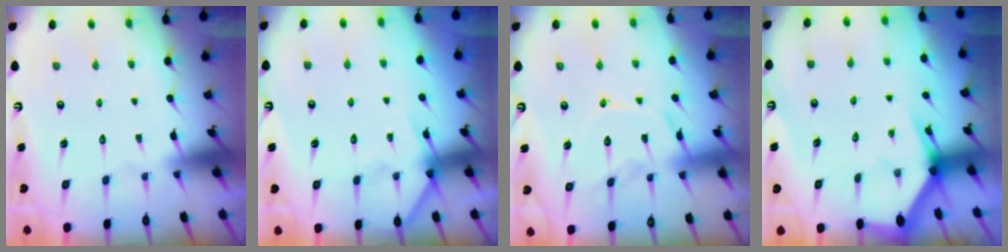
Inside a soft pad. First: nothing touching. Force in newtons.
{"total": 5.9, "press": 5.9, "slide": 0.4}
{"total": 12.0, "press": 12.0, "slide": 0.8}
{"total": 2.6, "press": 2.6, "slide": 0.0}